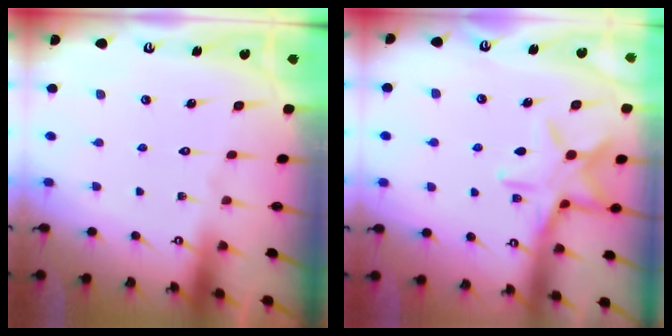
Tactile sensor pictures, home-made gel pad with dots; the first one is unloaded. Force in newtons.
{"total": 12.2, "press": 12.2, "slide": 0.8}